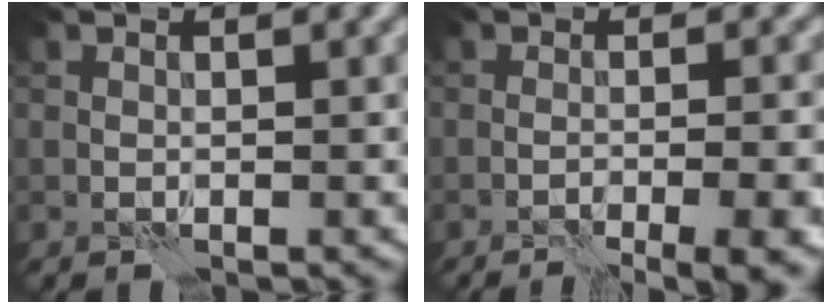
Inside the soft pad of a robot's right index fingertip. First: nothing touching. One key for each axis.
{"total": 7.6, "fx": -2.6, "fy": 2.6, "fz": 6.7, "tx": -0.043, "ty": 0.003, "tz": -0.022}